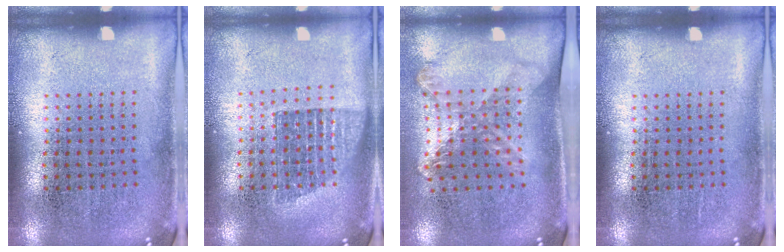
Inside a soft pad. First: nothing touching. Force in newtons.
{"total": 1.4, "press": 1.2, "slide": 0.7}
{"total": 1.8, "press": 1.3, "slide": 1.2}
{"total": 0.0}